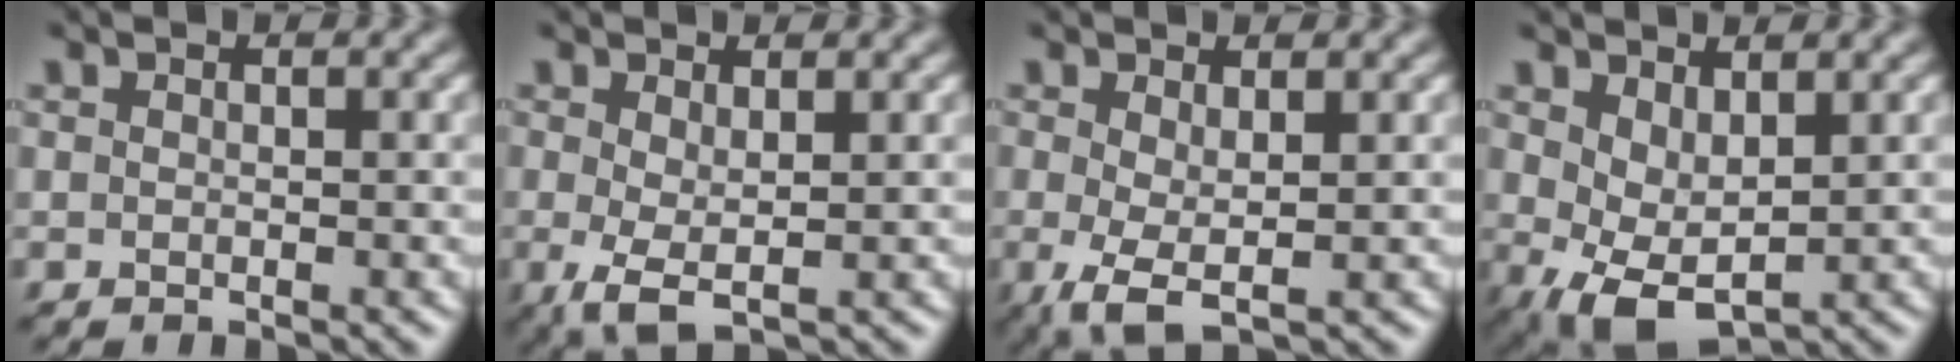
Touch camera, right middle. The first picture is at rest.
{"total": 2.8, "force": [-0.1, 1.0, 2.6], "torque": [-0.062, -0.007, -0.004]}
{"total": 3.2, "force": [-0.2, 1.1, 3.0], "torque": [-0.069, -0.007, -0.006]}
{"total": 4.1, "force": [0.4, 2.2, 3.5], "torque": [-0.080, -0.006, 0.012]}